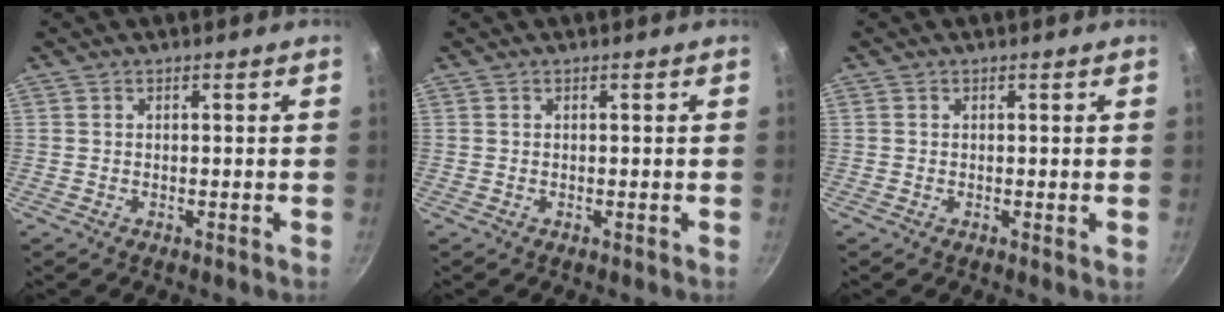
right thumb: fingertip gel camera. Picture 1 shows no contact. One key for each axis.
{"total": 0.0}
{"total": 0.0}